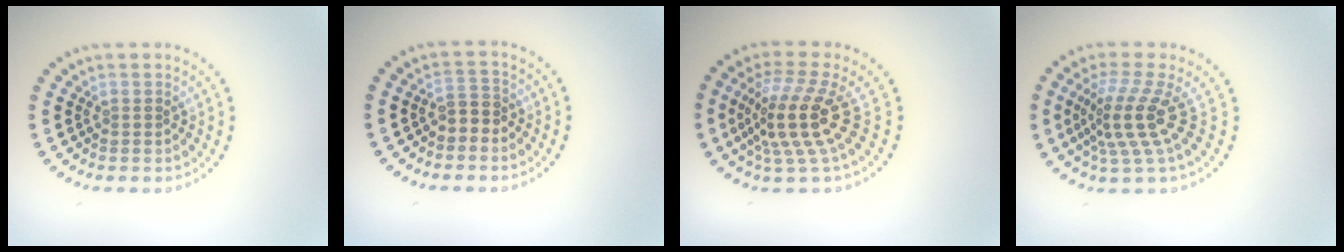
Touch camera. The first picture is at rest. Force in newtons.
{"total": 1.7, "press": 1.5, "slide": 0.8}
{"total": 4.9, "press": 3.6, "slide": 3.3}
{"total": 4.4, "press": 2.9, "slide": 3.2}